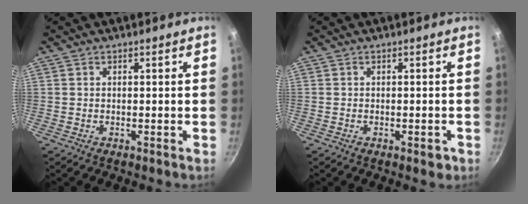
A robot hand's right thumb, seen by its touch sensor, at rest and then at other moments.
{"total": 1.6, "force": [-0.9, 0.8, 1.2], "torque": [-0.013, 0.005, -0.009]}